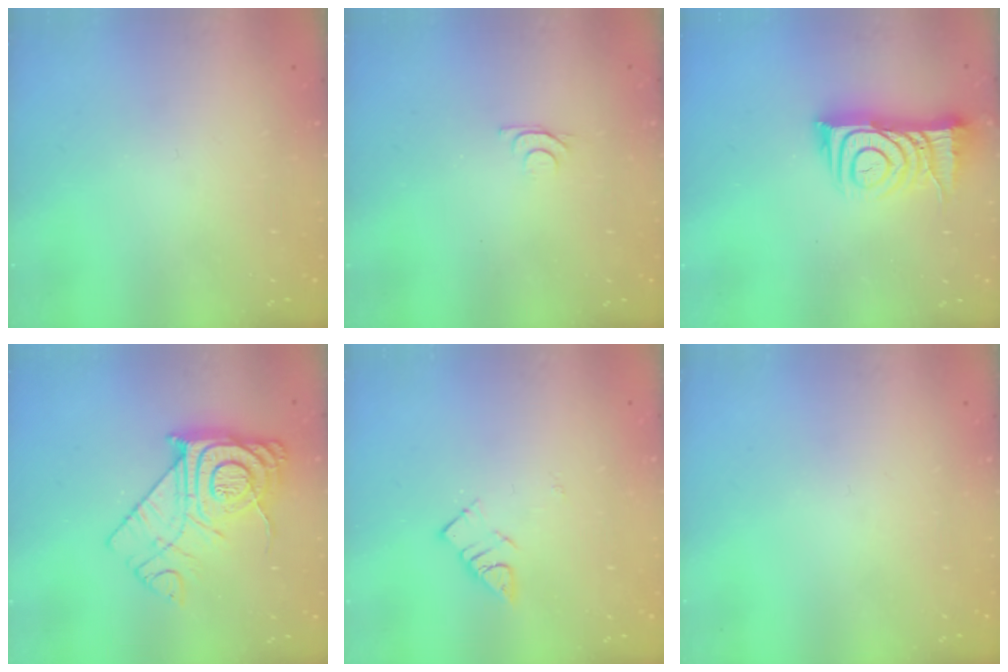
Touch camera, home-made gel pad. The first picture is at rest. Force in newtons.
{"total": 4.2, "press": 4.1, "slide": 0.5}
{"total": 11.5, "press": 11.4, "slide": 1.1}
{"total": 16.4, "press": 16.3, "slide": 1.7}
{"total": 5.0, "press": 5.0, "slide": 0.2}
{"total": 0.0}